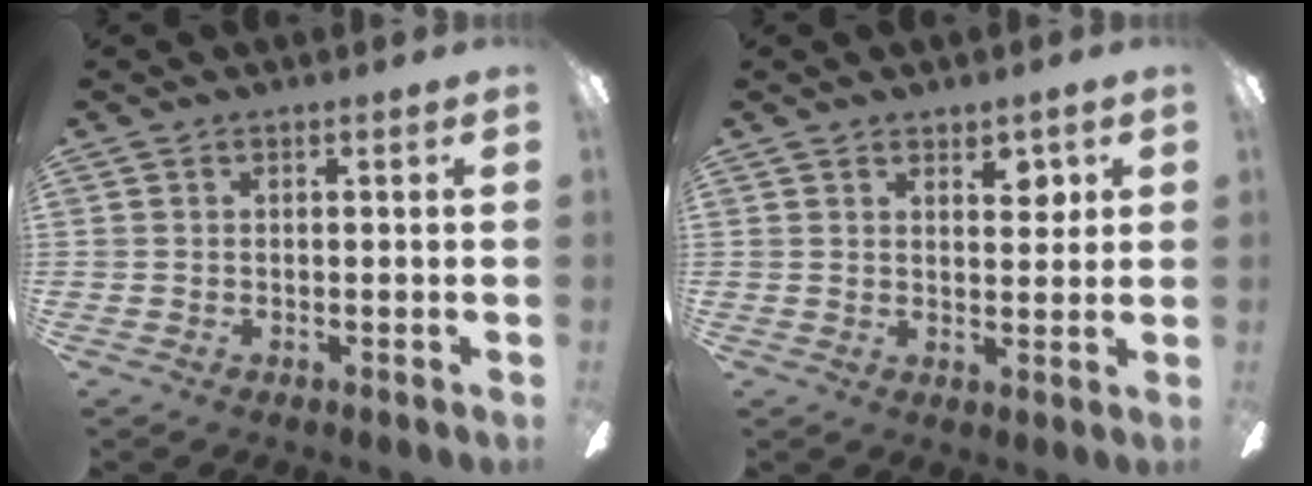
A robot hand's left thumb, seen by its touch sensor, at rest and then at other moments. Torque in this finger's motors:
{"motor_torque": [0.00, 0.00, -0.08, -0.12, 0.00]}